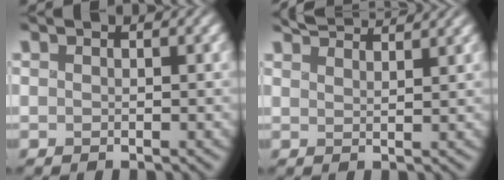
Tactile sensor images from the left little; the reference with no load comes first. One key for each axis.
{"total": 4.8, "fx": 4.4, "fy": 0.8, "fz": 1.8, "tx": -0.028, "ty": 0.016, "tz": 0.060}